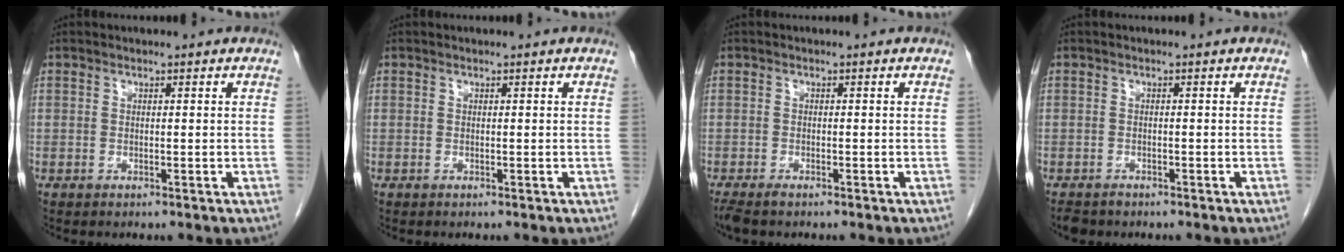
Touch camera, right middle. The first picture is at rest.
{"total": 0.0}
{"total": 2.2, "force": [-1.8, 0.5, 1.2], "torque": [-0.022, -0.007, -0.030]}
{"total": 2.1, "force": [-1.7, 1.0, 0.4], "torque": [-0.010, -0.003, -0.027]}